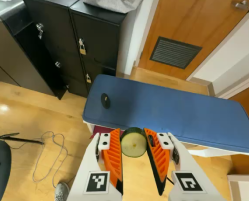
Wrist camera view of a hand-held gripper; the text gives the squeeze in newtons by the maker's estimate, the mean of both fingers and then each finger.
{"total": 10.0, "left": 10.0, "right": 10.1}